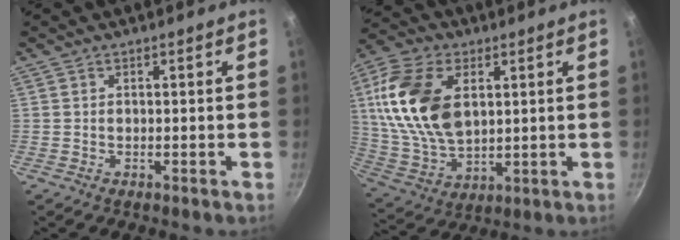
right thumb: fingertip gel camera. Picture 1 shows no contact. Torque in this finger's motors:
{"motor_torque": [0.64, 4.37, 1.74, -0.23, 0.33]}